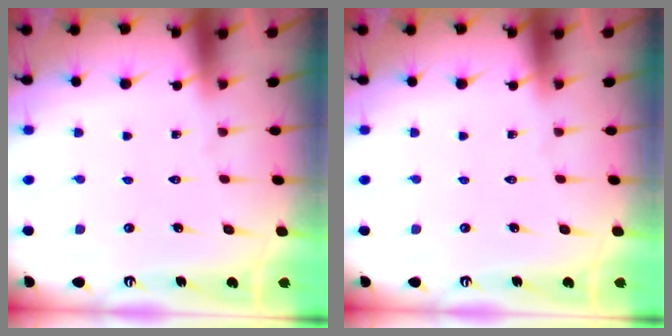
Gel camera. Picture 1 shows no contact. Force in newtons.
{"total": 0.0}